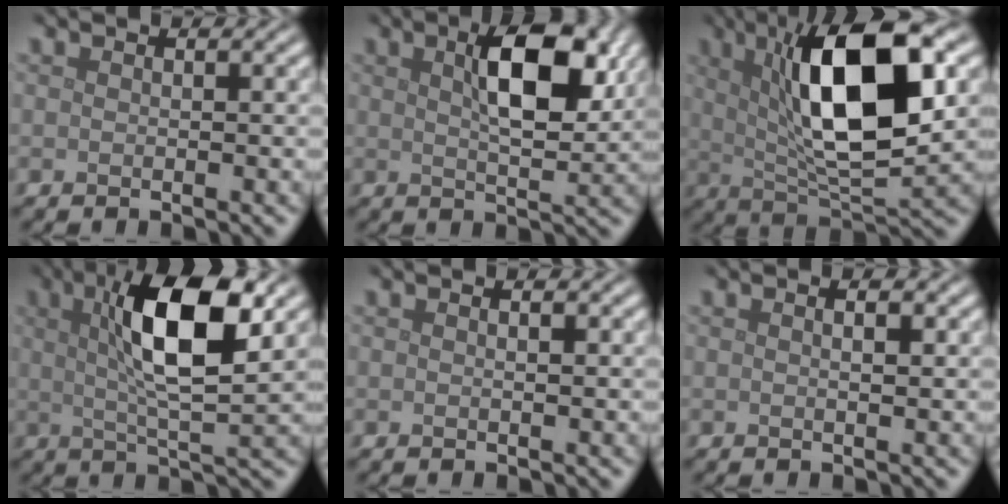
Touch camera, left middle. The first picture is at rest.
{"total": 7.2, "force": [2.5, 2.7, 6.2], "torque": [-0.102, 0.006, 0.041]}
{"total": 12.4, "force": [3.0, 4.1, 11.3], "torque": [-0.185, 0.010, 0.050]}
{"total": 9.4, "force": [2.7, 2.5, 8.6], "torque": [-0.143, 0.011, 0.043]}
{"total": 0.5, "force": [0.2, 0.0, 0.5], "torque": [-0.008, 0.003, 0.002]}
{"total": 1.2, "force": [0.4, 0.2, 1.1], "torque": [-0.014, -0.003, 0.004]}